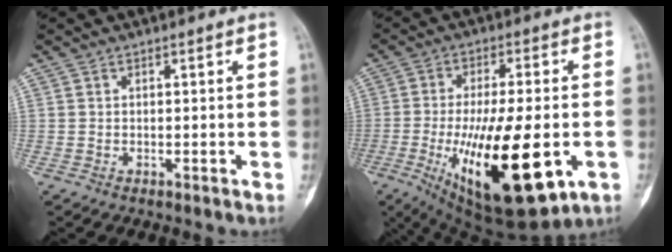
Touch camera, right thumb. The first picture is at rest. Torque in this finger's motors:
{"motor_torque": [0.38, 1.19, 2.28, -0.49, 0.32]}